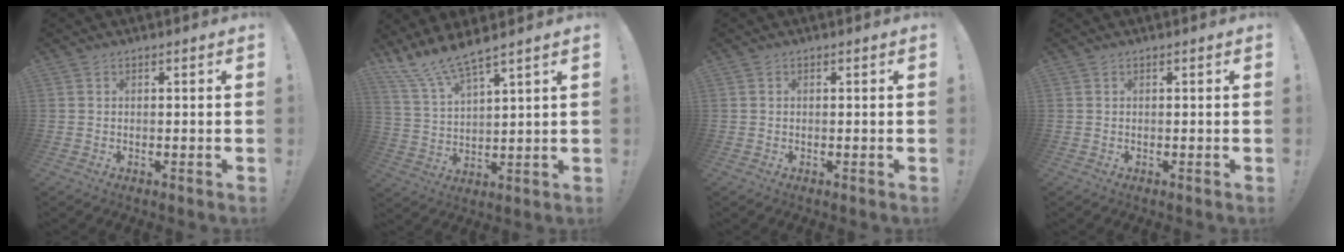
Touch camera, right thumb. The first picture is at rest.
{"total": 9.1, "force": [8.3, 0.4, 3.8], "torque": [-0.093, -0.051, 0.150]}
{"total": 0.0}
{"total": 0.0}